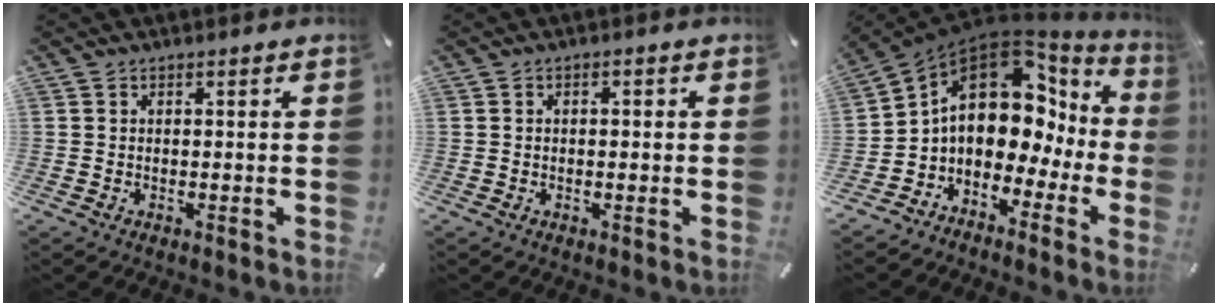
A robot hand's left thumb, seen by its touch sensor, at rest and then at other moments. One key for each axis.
{"total": 1.2, "fx": -0.2, "fy": 0.7, "fz": 1.0, "tx": -0.018, "ty": 0.003, "tz": -0.005}
{"total": 14.9, "fx": 2.7, "fy": 11.1, "fz": 9.6, "tx": -0.137, "ty": -0.021, "tz": 0.044}